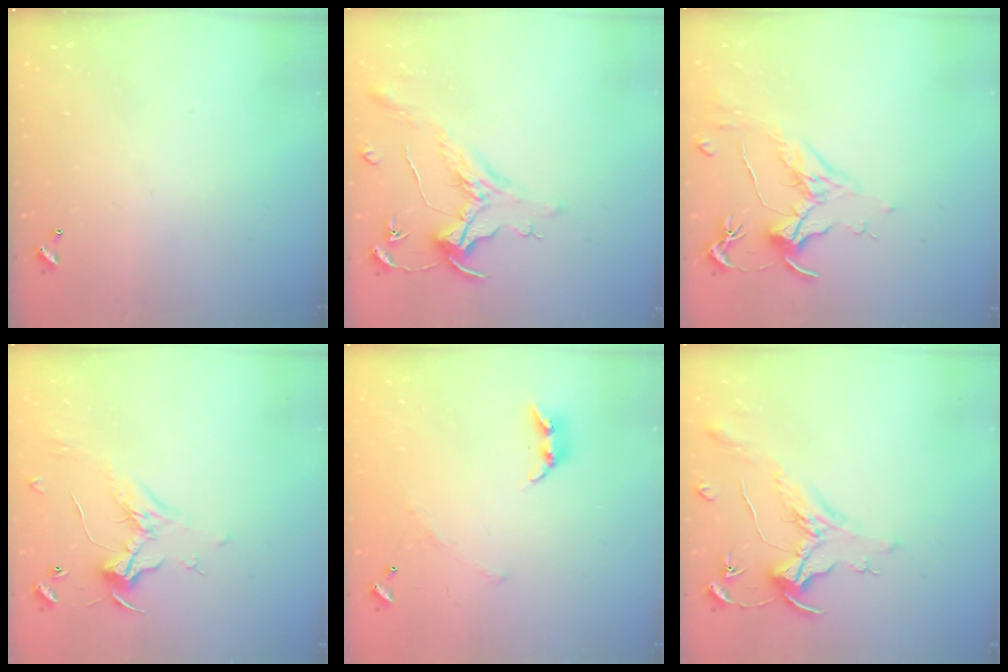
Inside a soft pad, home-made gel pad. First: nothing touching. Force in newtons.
{"total": 1.6, "press": 1.4, "slide": 0.7}
{"total": 1.7, "press": 1.5, "slide": 0.9}
{"total": 0.7, "press": 0.2, "slide": 0.7}
{"total": 3.2, "press": 3.1, "slide": 0.9}
{"total": 1.6, "press": 1.4, "slide": 0.7}